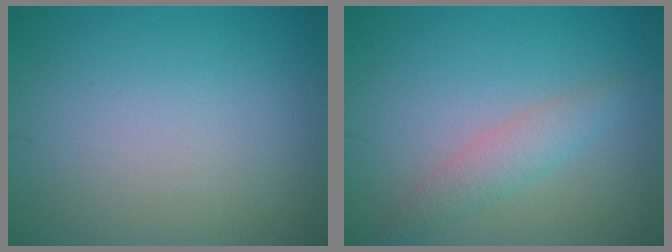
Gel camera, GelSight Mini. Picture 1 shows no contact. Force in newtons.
{"total": 2.3, "press": 2.3, "slide": 0.0}